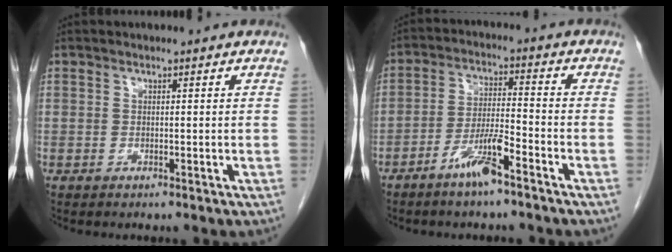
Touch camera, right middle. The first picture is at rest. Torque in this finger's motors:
{"motor_torque": [0.99, -1.14, 0.47, 0.11]}